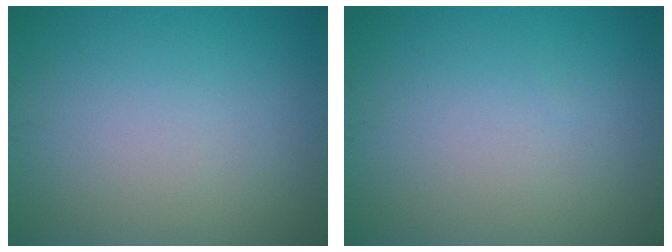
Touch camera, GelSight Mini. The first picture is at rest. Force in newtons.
{"total": 0.0}